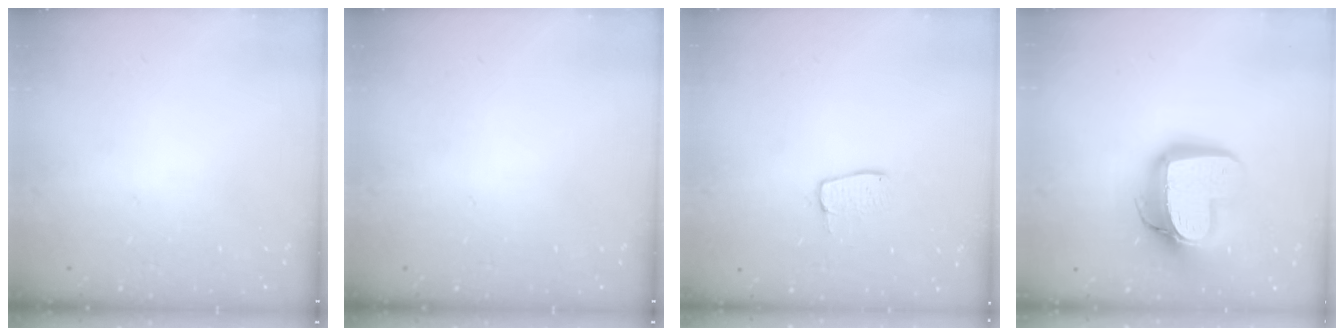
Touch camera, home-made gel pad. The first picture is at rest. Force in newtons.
{"total": 0.0}
{"total": 6.9, "press": 6.9, "slide": 0.4}
{"total": 15.3, "press": 15.3, "slide": 1.4}